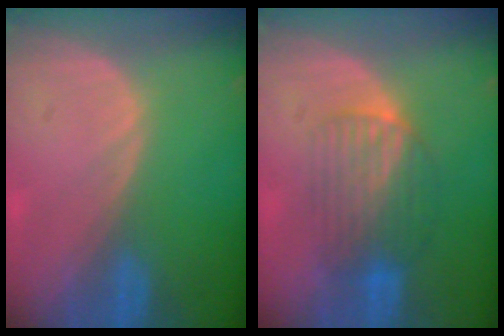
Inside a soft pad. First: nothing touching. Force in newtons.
{"total": 6.3, "press": 6.2, "slide": 1.1}